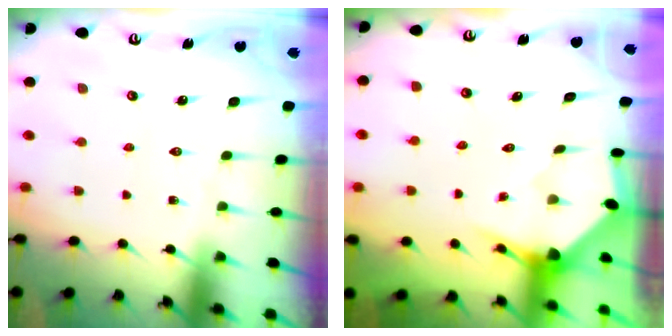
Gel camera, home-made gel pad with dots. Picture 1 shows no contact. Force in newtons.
{"total": 3.1, "press": 3.1, "slide": 0.2}